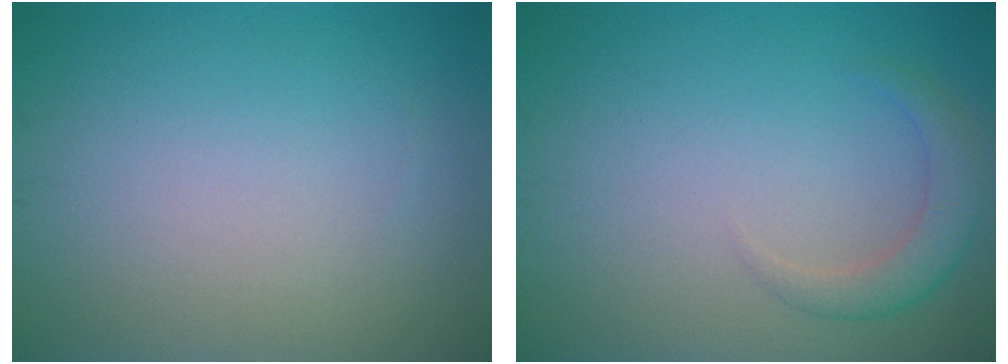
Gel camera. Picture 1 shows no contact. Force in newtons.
{"total": 2.4, "press": 2.4, "slide": 0.4}